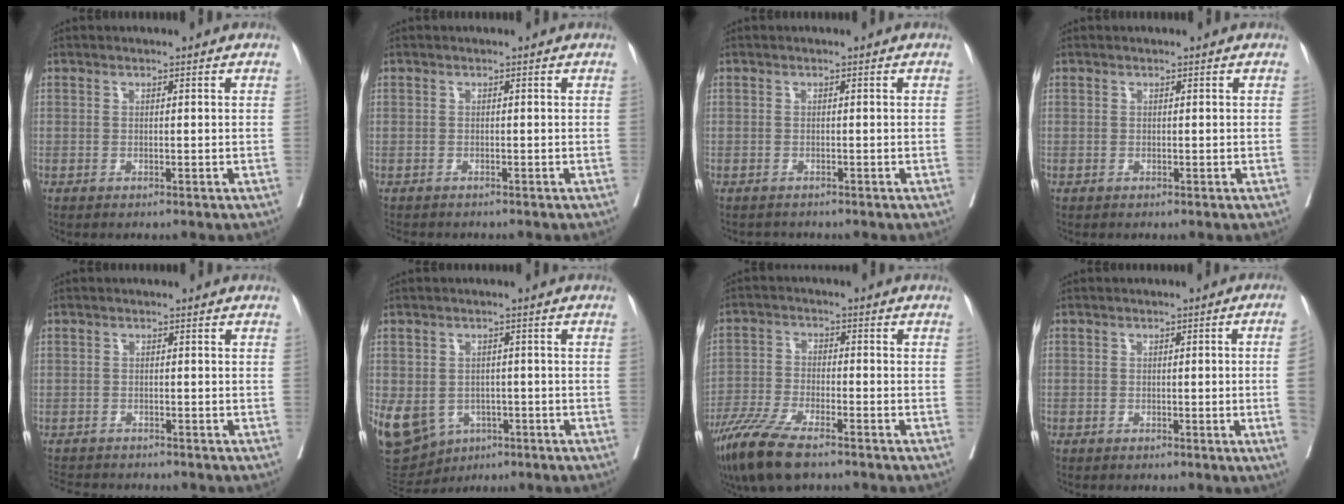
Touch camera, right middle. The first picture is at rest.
{"total": 2.9, "force": [-2.2, 1.8, 0.4], "torque": [-0.010, 0.001, -0.036]}
{"total": 1.0, "force": [-0.9, 0.2, -0.2], "torque": [0.000, -0.003, -0.015]}
{"total": 0.0}
{"total": 5.7, "force": [-5.1, 2.5, 0.9], "torque": [-0.009, -0.004, -0.079]}
{"total": 17.8, "force": [-6.5, 14.6, 7.8], "torque": [-0.221, 0.001, -0.079]}
{"total": 10.8, "force": [-7.9, 2.4, 6.9], "torque": [-0.134, -0.025, -0.142]}
{"total": 4.3, "force": [-1.1, -0.7, 4.1], "torque": [-0.046, 0.001, -0.016]}